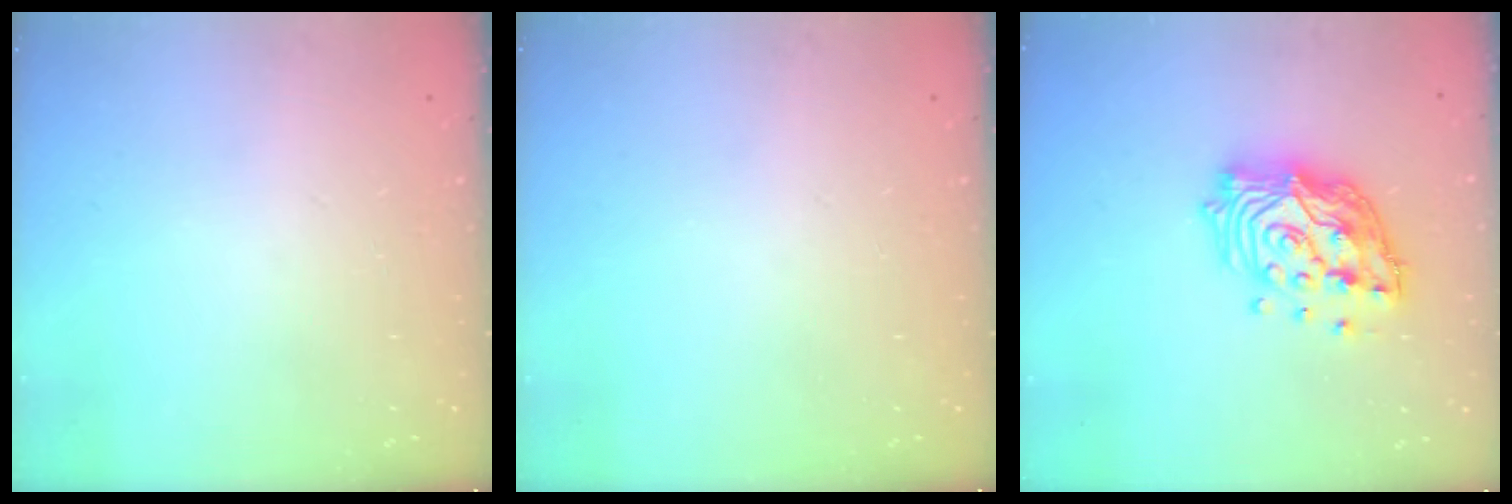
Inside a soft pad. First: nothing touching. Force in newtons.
{"total": 0.0}
{"total": 17.4, "press": 17.1, "slide": 3.2}